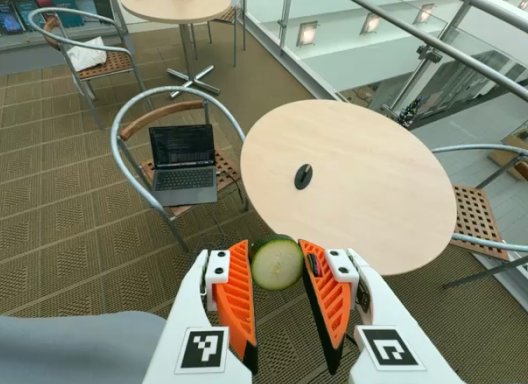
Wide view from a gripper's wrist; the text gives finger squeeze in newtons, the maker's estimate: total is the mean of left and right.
{"total": 8.5, "left": 8.0, "right": 8.9}